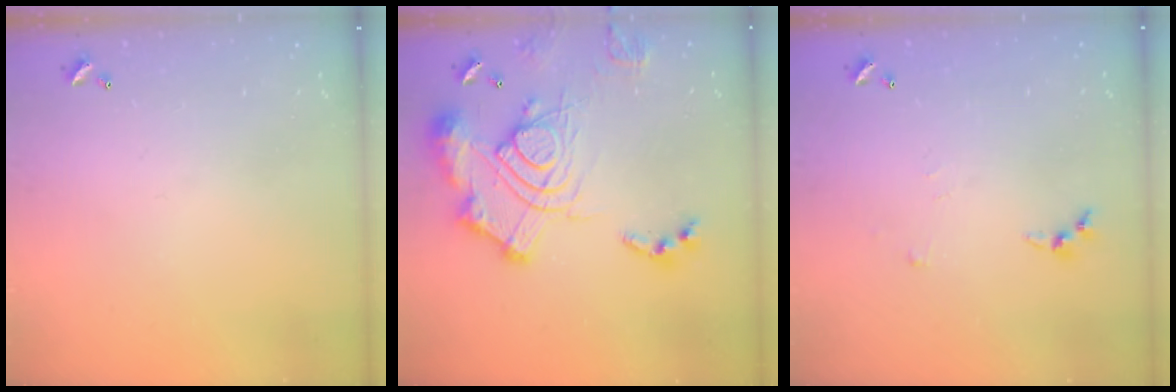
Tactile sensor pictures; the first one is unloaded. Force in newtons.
{"total": 20.2, "press": 20.0, "slide": 2.4}
{"total": 3.7, "press": 3.7, "slide": 0.5}